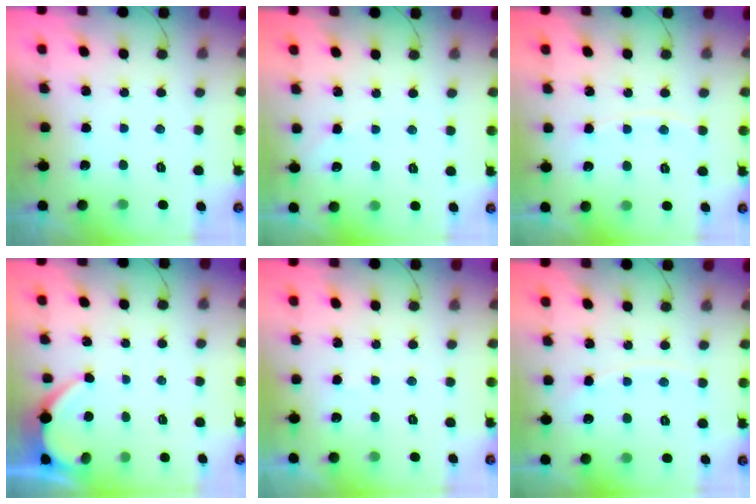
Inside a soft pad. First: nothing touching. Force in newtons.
{"total": 2.7, "press": 2.7, "slide": 0.4}
{"total": 6.6, "press": 6.6, "slide": 0.6}
{"total": 2.9, "press": 2.9, "slide": 0.4}
{"total": 3.1, "press": 3.1, "slide": 0.4}
{"total": 4.9, "press": 4.9, "slide": 0.5}